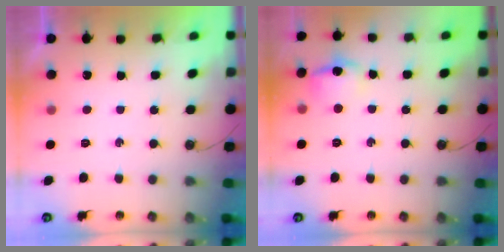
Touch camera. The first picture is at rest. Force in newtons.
{"total": 10.3, "press": 10.3, "slide": 0.8}